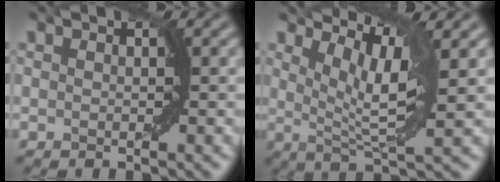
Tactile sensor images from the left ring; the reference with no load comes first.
{"total": 4.9, "force": [2.2, 1.1, 4.3], "torque": [-0.075, 0.004, 0.049]}